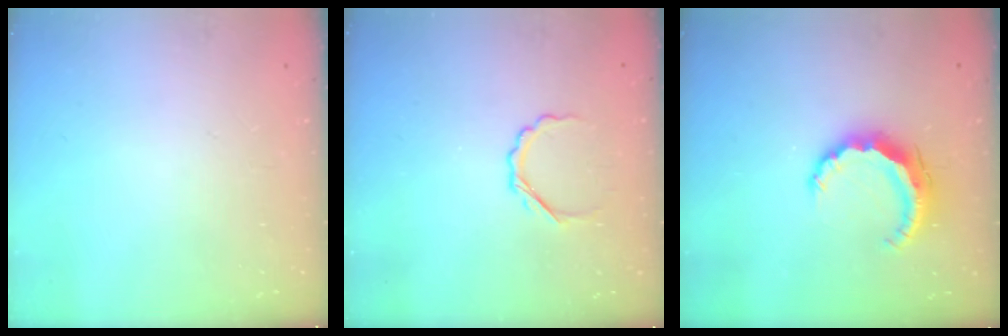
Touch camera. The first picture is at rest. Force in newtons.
{"total": 3.9, "press": 3.7, "slide": 1.0}
{"total": 7.9, "press": 7.9, "slide": 0.8}